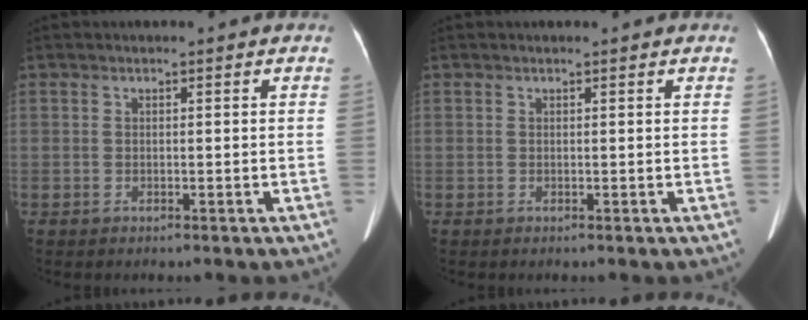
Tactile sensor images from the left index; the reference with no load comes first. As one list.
[{"total": 0.7, "force": [0.7, 0.1, 0.2], "torque": [-0.009, 0.005, 0.008]}]